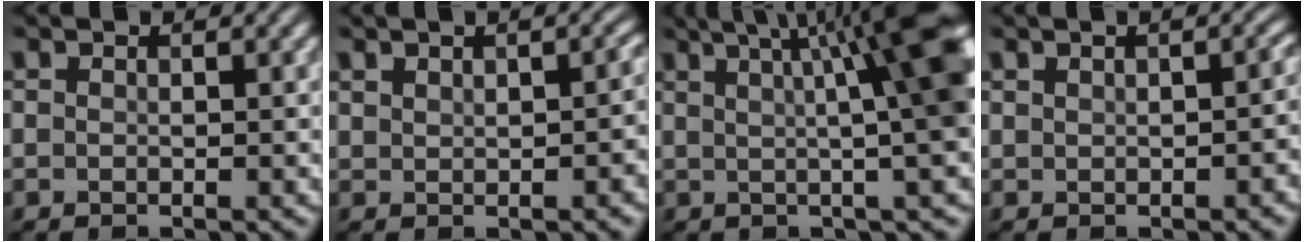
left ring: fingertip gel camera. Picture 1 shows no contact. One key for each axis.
{"total": 2.9, "fx": 1.0, "fy": 1.4, "fz": 2.3, "tx": -0.031, "ty": 0.005, "tz": 0.024}
{"total": 12.9, "fx": 3.3, "fy": 3.6, "fz": 12.0, "tx": -0.105, "ty": 0.030, "tz": 0.032}
{"total": 2.9, "fx": 0.4, "fy": 1.5, "fz": 2.4, "tx": -0.021, "ty": 0.006, "tz": 0.016}